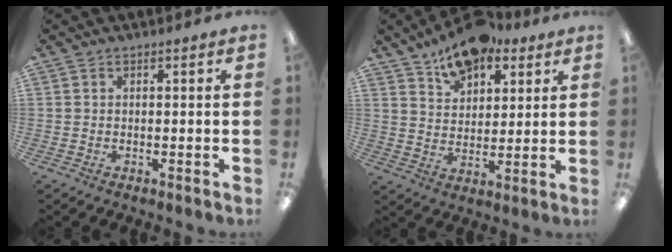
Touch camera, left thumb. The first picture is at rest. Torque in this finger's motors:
{"motor_torque": [-0.01, 0.59, 0.30, -0.17, 0.04]}